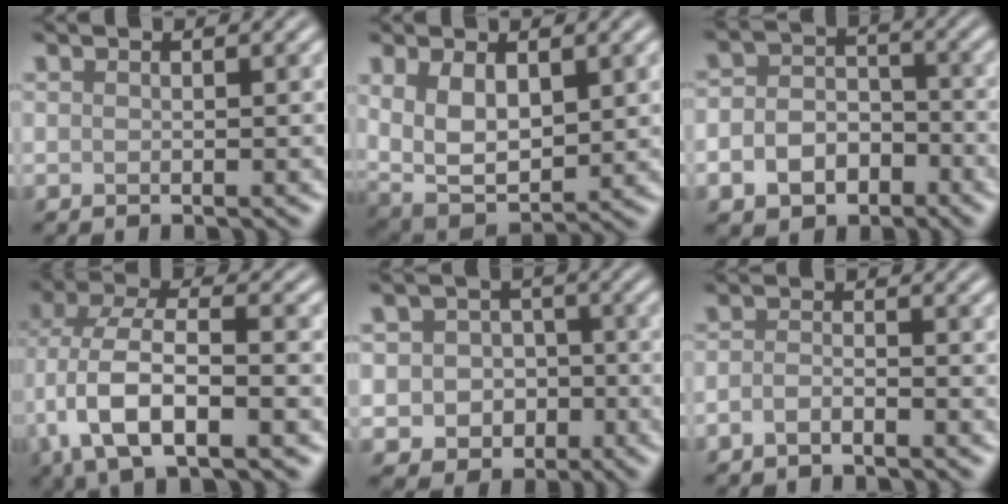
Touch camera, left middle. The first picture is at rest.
{"total": 6.4, "force": [1.5, 3.5, 5.1], "torque": [-0.107, -0.010, 0.030]}
{"total": 5.4, "force": [-2.3, 3.9, 2.9], "torque": [-0.042, -0.006, -0.041]}
{"total": 9.9, "force": [-2.5, 4.8, 8.2], "torque": [-0.168, 0.000, -0.049]}
{"total": 4.9, "force": [-1.1, 4.5, 1.8], "torque": [-0.014, 0.006, -0.034]}
{"total": 1.5, "force": [-1.1, 0.5, 0.9], "torque": [-0.021, 0.001, -0.025]}